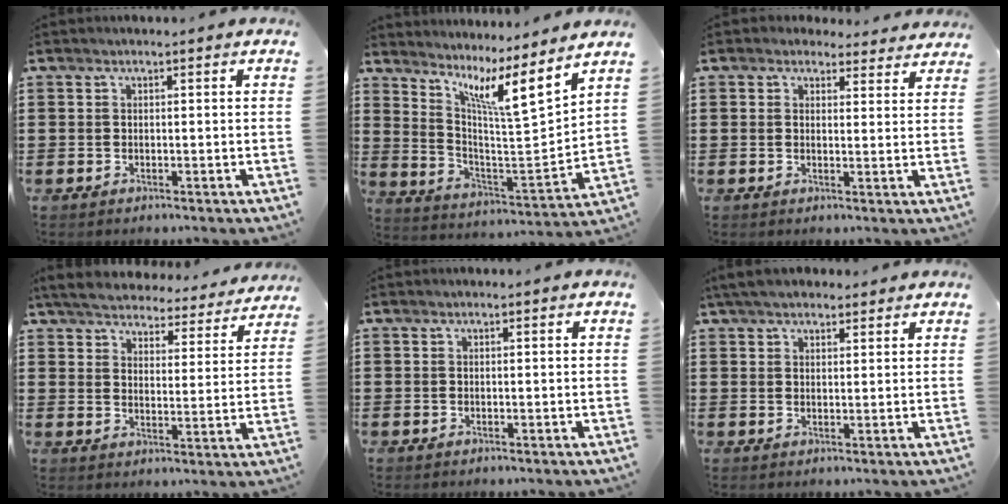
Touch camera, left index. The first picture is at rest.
{"total": 9.9, "force": [6.9, 1.0, 7.0], "torque": [-0.133, -0.051, 0.108]}
{"total": 2.7, "force": [2.5, 1.0, 0.3], "torque": [-0.007, -0.006, 0.044]}
{"total": 5.3, "force": [5.2, 0.4, 0.9], "torque": [-0.045, -0.036, 0.088]}
{"total": 0.0}
{"total": 4.0, "force": [3.4, 1.3, 1.6], "torque": [-0.041, 0.000, 0.065]}